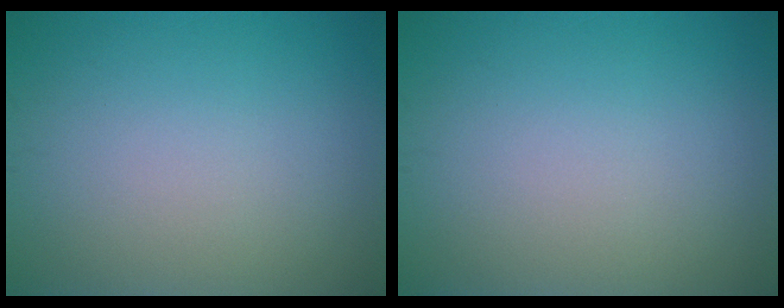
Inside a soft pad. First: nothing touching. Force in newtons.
{"total": 0.0}